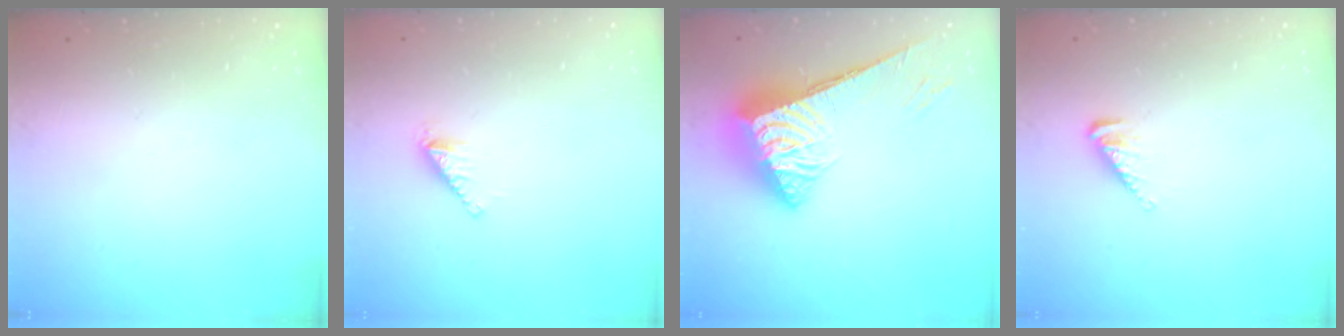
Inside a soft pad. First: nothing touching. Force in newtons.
{"total": 1.7, "press": 1.7, "slide": 0.2}
{"total": 8.2, "press": 8.1, "slide": 1.1}
{"total": 5.3, "press": 5.2, "slide": 0.6}